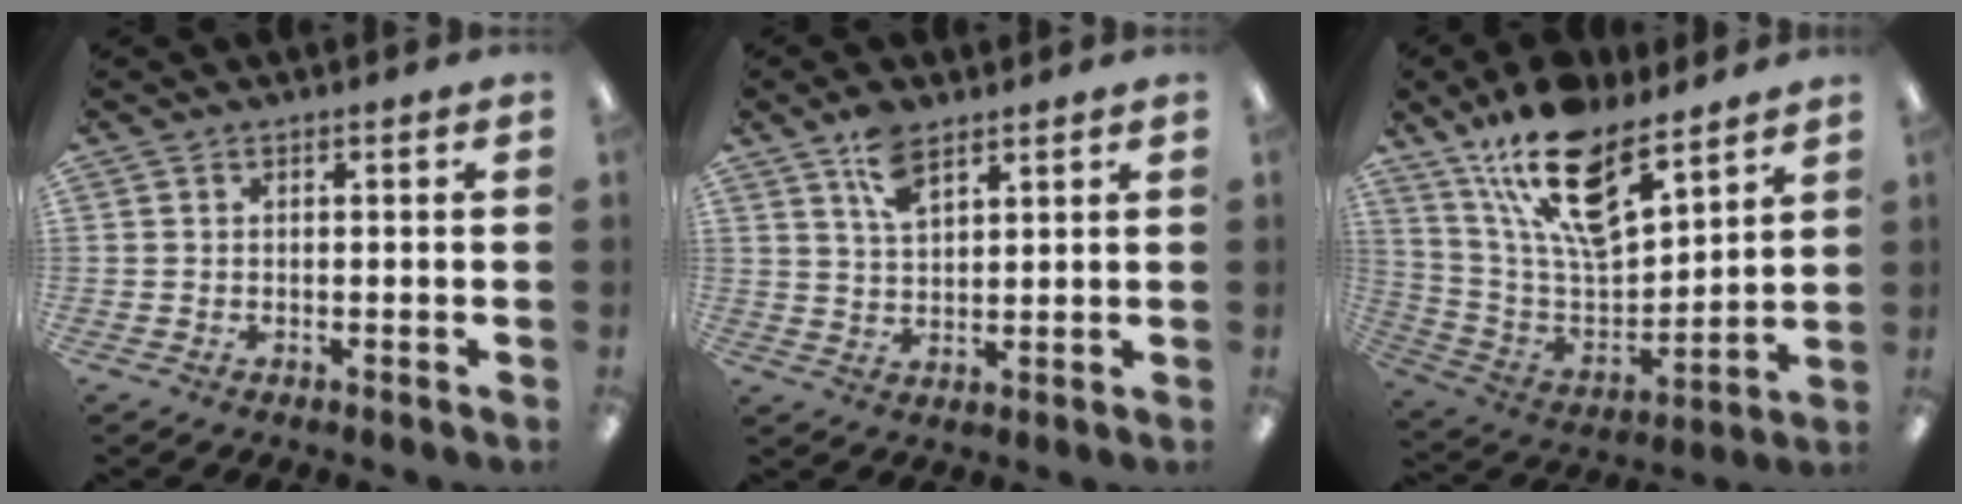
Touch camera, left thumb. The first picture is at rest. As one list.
[{"total": 6.8, "force": [4.5, 3.1, 4.1], "torque": [-0.075, -0.015, 0.081]}, {"total": 19.8, "force": [13.6, 8.2, 11.8], "torque": [-0.213, -0.080, 0.243]}]